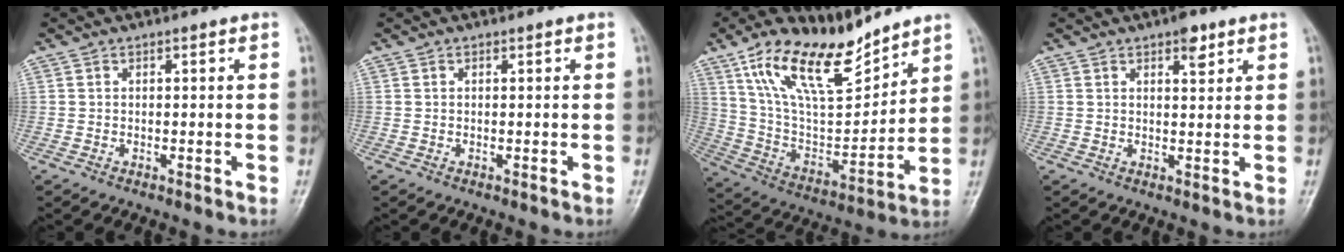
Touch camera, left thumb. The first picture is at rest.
{"total": 0.0}
{"total": 18.7, "force": [13.4, 7.0, 11.1], "torque": [-0.162, -0.063, 0.254]}
{"total": 3.4, "force": [2.1, 1.4, 2.2], "torque": [-0.021, -0.010, 0.029]}